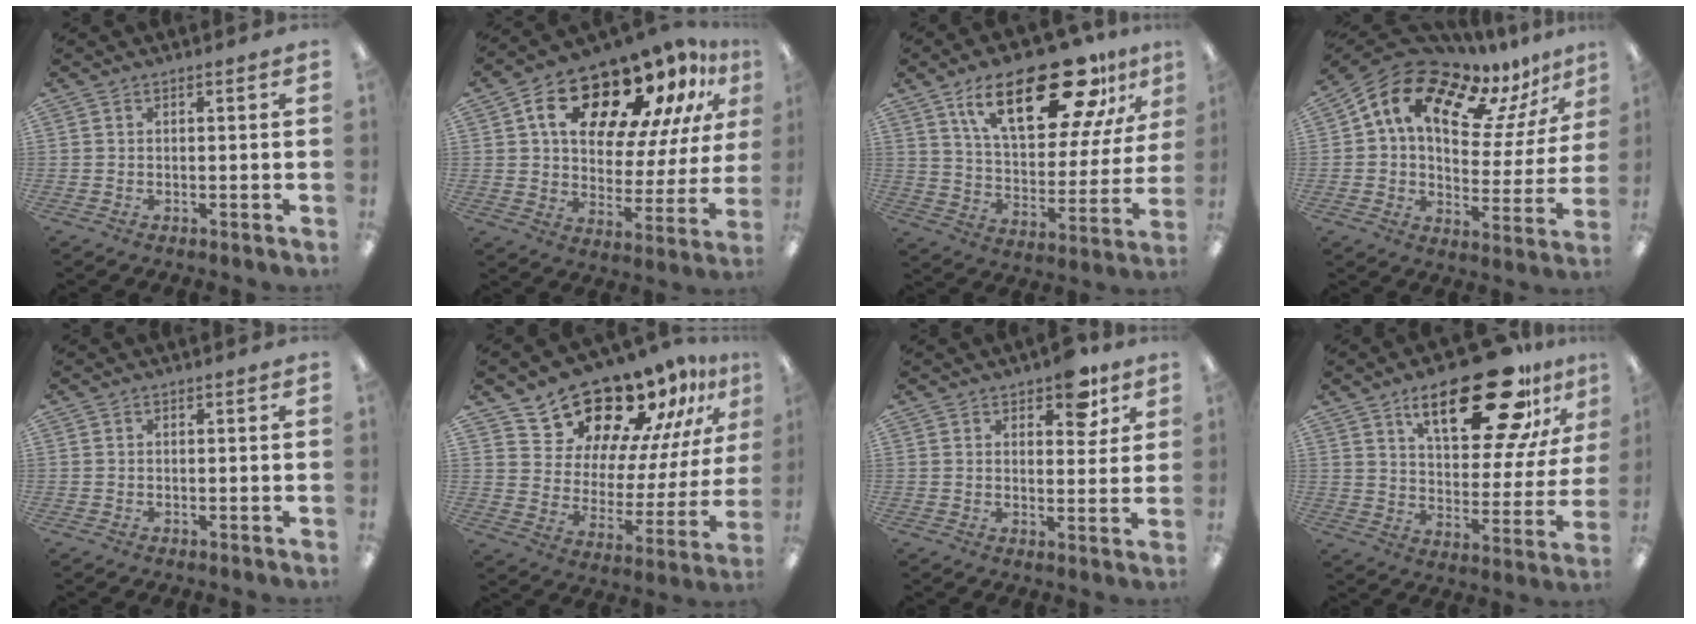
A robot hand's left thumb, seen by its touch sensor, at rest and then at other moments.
{"total": 20.3, "force": [12.8, 10.4, 11.8], "torque": [-0.191, -0.075, 0.217]}
{"total": 26.7, "force": [16.0, 11.1, 18.2], "torque": [-0.281, -0.080, 0.265]}
{"total": 15.1, "force": [10.0, 7.9, 8.2], "torque": [-0.165, -0.070, 0.173]}
{"total": 0.0}
{"total": 19.9, "force": [17.3, 8.0, 5.6], "torque": [-0.104, -0.135, 0.312]}
{"total": 7.4, "force": [5.1, 3.7, 3.9], "torque": [-0.033, -0.024, 0.084]}
{"total": 25.2, "force": [15.7, 9.6, 17.2], "torque": [-0.237, -0.090, 0.253]}